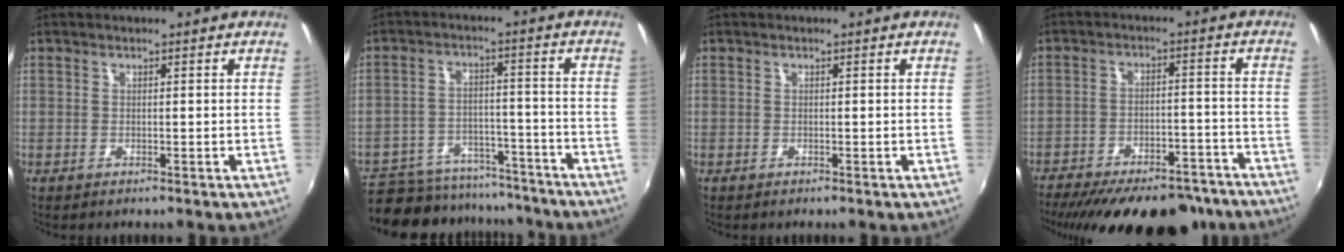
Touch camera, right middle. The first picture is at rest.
{"total": 20.1, "force": [-16.9, 8.4, 6.9], "torque": [-0.162, 0.009, -0.225]}
{"total": 0.0}
{"total": 24.7, "force": [-20.4, 8.5, 11.1], "torque": [-0.208, -0.007, -0.267]}